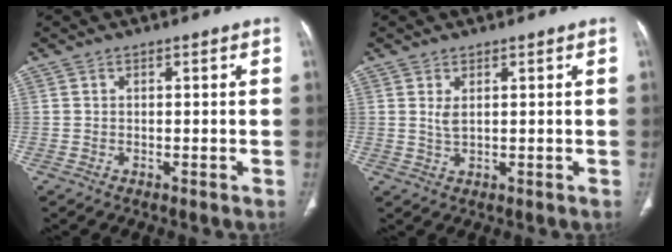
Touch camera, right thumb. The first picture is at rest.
{"total": 1.9, "force": [0.7, 0.7, 1.7], "torque": [-0.037, -0.006, 0.021]}